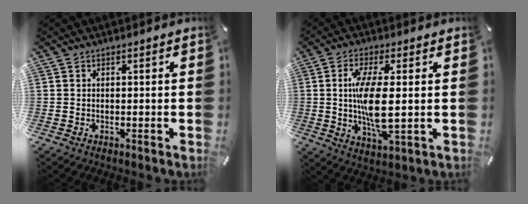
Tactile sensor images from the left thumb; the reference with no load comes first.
{"total": 11.4, "force": [0.6, 3.6, 10.8], "torque": [-0.232, -0.014, 0.004]}